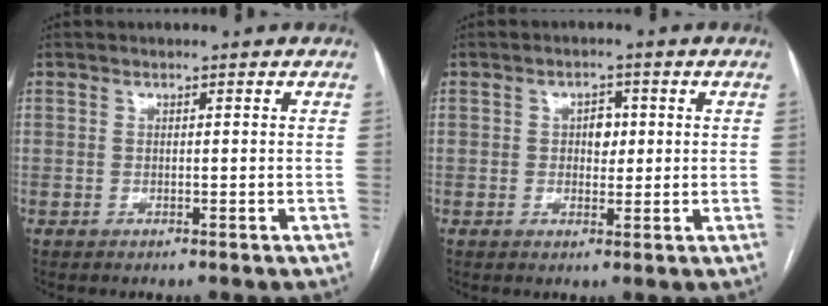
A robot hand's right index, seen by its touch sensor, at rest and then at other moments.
{"total": 2.8, "force": [0.4, 1.9, 2.1], "torque": [-0.027, 0.006, 0.006]}